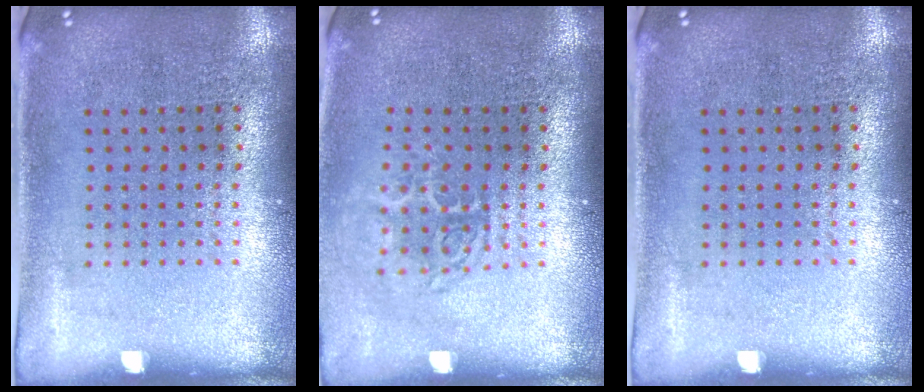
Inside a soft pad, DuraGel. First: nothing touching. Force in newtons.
{"total": 1.6, "press": 1.2, "slide": 1.2}
{"total": 0.0}